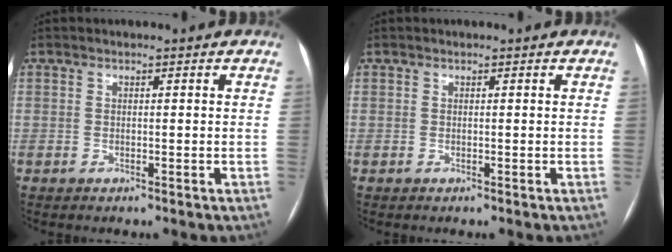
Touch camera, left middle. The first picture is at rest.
{"total": 0.0}